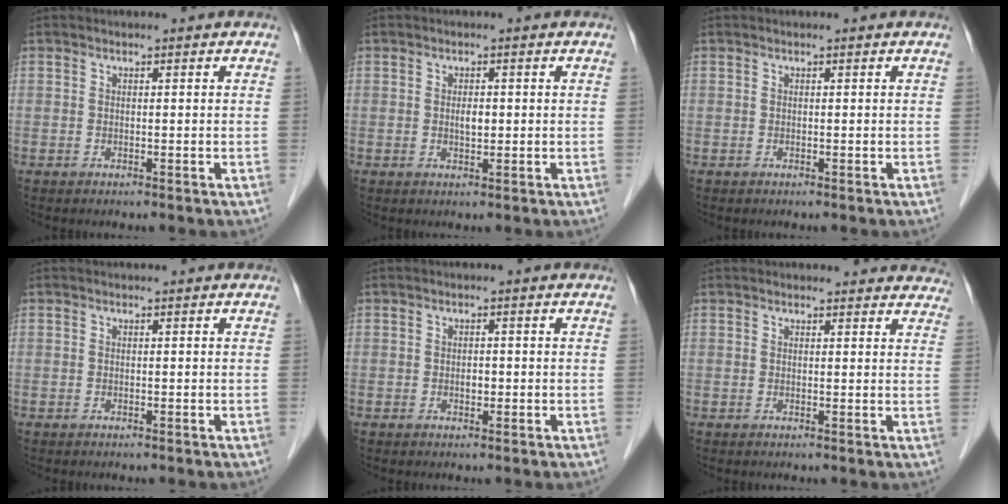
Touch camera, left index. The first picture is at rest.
{"total": 1.7, "force": [0.0, 0.7, 1.6], "torque": [-0.028, -0.002, 0.001]}
{"total": 0.0}
{"total": 0.0}
{"total": 1.2, "force": [-0.3, 0.7, 0.9], "torque": [-0.016, -0.001, -0.004]}
{"total": 10.5, "force": [10.0, 2.8, 1.5], "torque": [0.022, -0.007, 0.080]}